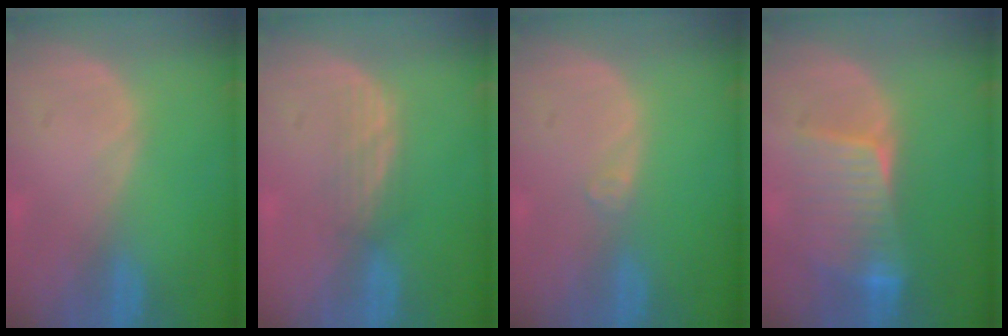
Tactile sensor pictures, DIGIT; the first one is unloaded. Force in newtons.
{"total": 2.4, "press": 2.3, "slide": 0.6}
{"total": 0.9, "press": 0.8, "slide": 0.2}
{"total": 6.8, "press": 6.8, "slide": 0.5}